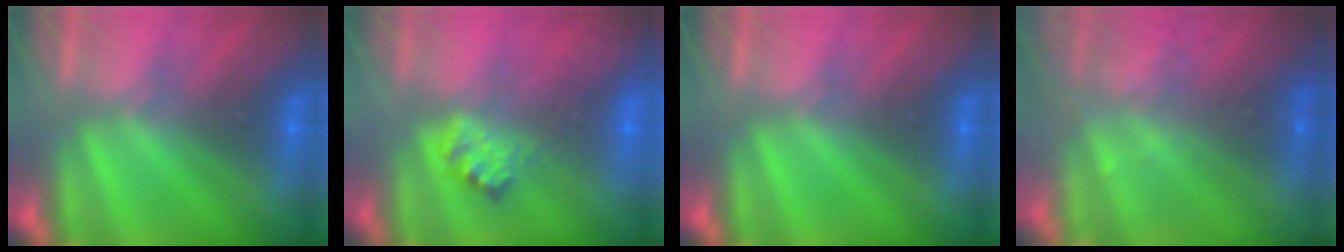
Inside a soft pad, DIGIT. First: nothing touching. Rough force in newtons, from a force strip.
{"total": 2.3}
{"total": 0.0}
{"total": 2.3}